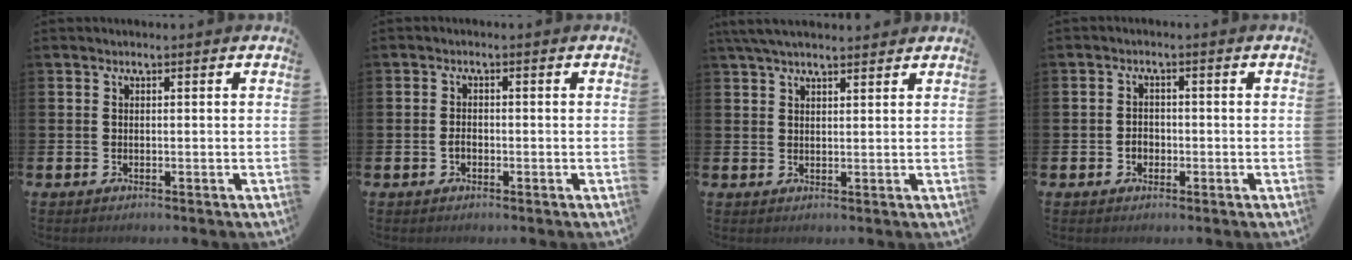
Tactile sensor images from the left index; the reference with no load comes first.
{"total": 1.4, "force": [-0.5, 0.9, 0.9], "torque": [-0.014, 0.002, -0.010]}
{"total": 4.2, "force": [3.7, 0.9, 1.8], "torque": [-0.040, -0.006, 0.068]}
{"total": 1.8, "force": [-0.5, 1.5, 0.7], "torque": [-0.004, 0.000, -0.015]}